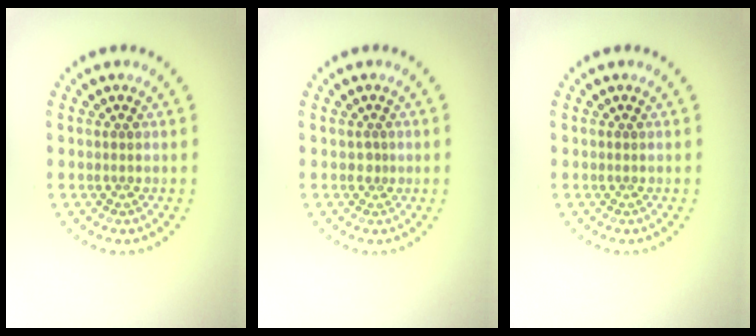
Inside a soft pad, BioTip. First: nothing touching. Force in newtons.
{"total": 0.9, "press": 0.5, "slide": 0.7}
{"total": 0.0}